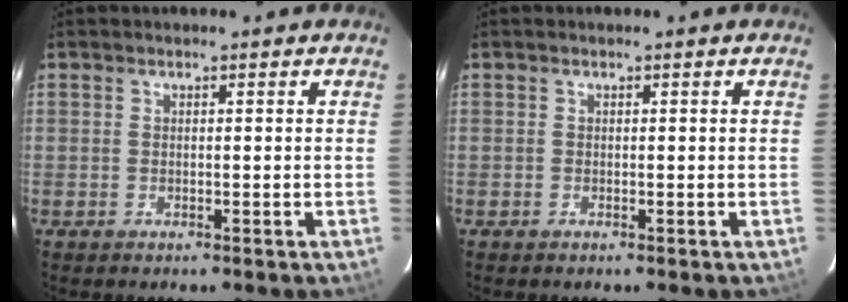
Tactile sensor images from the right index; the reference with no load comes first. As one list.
[{"total": 0.0}]